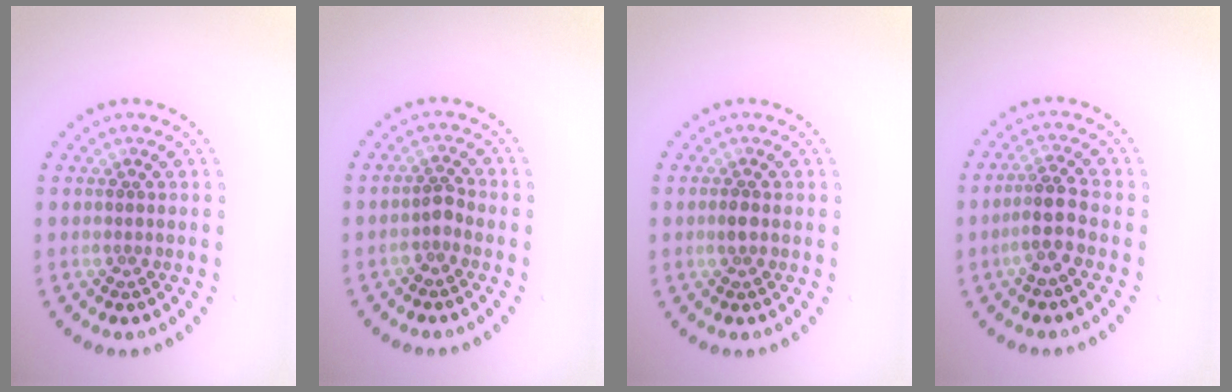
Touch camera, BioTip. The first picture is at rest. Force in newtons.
{"total": 1.3, "press": 1.0, "slide": 0.8}
{"total": 0.8, "press": 0.8, "slide": 0.1}
{"total": 2.8, "press": 2.2, "slide": 1.6}